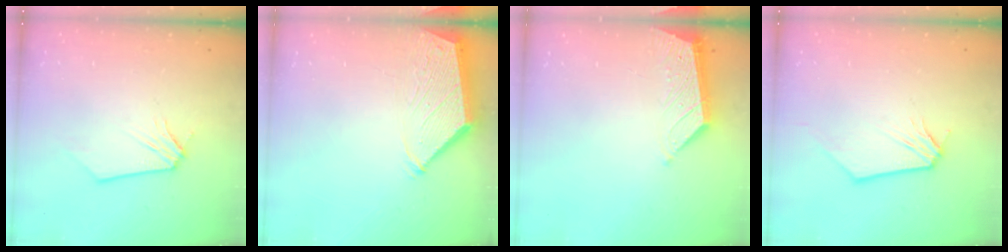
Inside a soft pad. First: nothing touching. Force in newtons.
{"total": 3.1, "press": 3.1, "slide": 0.4}
{"total": 4.7, "press": 4.7, "slide": 0.1}
{"total": 0.0}